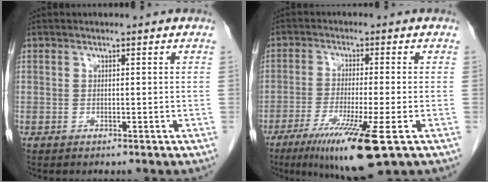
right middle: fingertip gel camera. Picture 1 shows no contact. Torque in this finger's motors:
{"motor_torque": [1.40, -0.74, 0.26, 0.15]}